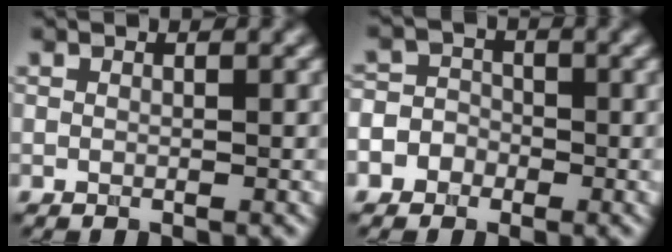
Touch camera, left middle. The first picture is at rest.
{"total": 4.7, "force": [-2.3, 4.0, 0.9], "torque": [0.011, 0.002, -0.060]}